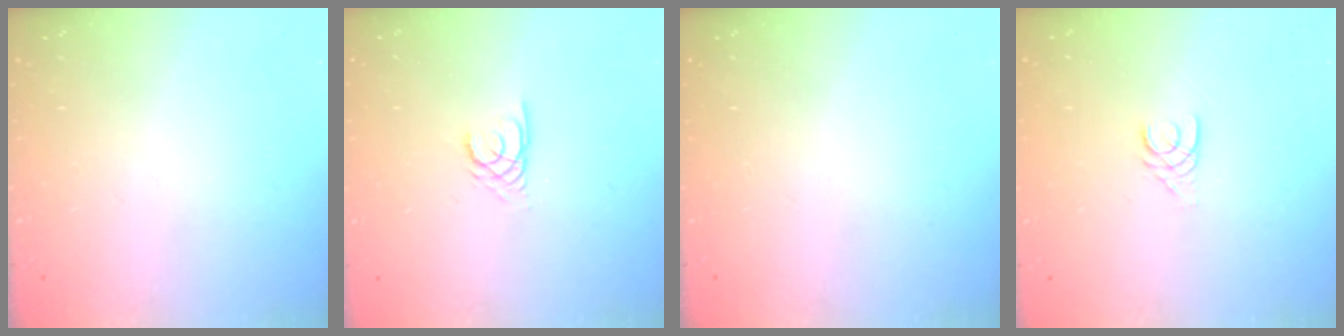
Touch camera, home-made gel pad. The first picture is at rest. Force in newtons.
{"total": 2.0, "press": 2.0, "slide": 0.1}
{"total": 0.0}
{"total": 3.2, "press": 3.2, "slide": 0.3}